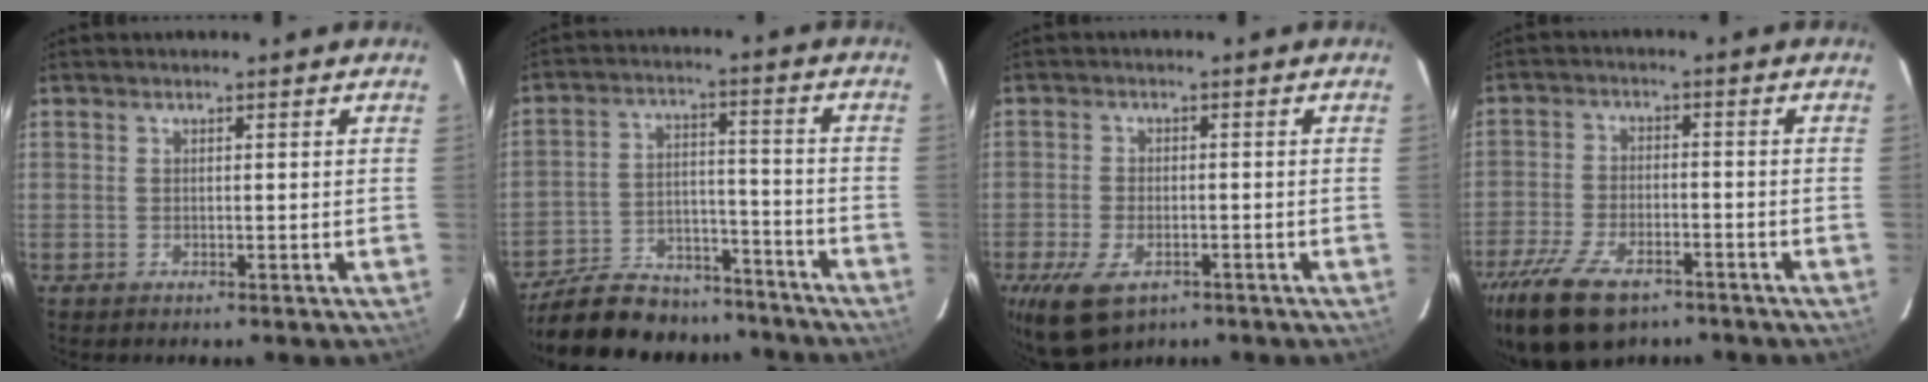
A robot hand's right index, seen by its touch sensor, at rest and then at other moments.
{"total": 23.1, "force": [-19.5, 8.8, 8.6], "torque": [-0.189, 0.021, -0.278]}
{"total": 9.9, "force": [-5.6, 5.4, 6.1], "torque": [-0.146, -0.026, -0.095]}
{"total": 14.6, "force": [-10.0, 6.7, 8.2], "torque": [-0.193, -0.025, -0.178]}